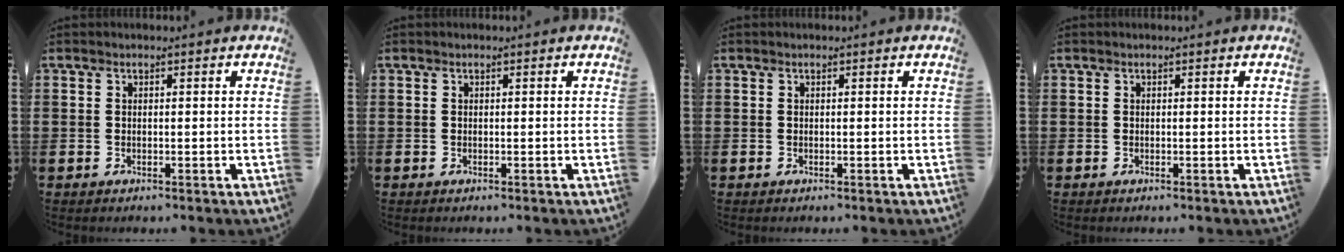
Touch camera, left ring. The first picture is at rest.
{"total": 0.0}
{"total": 0.0}
{"total": 0.0}